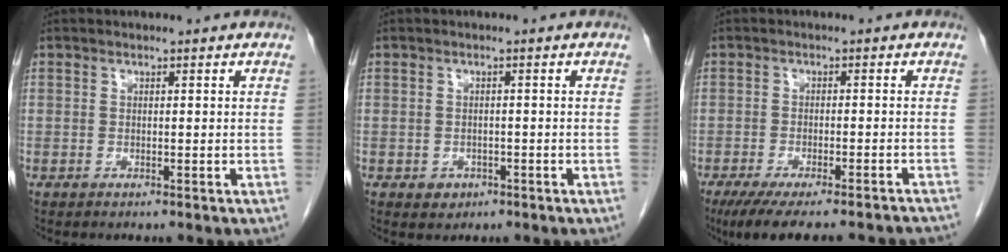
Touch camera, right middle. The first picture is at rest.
{"total": 1.9, "force": [-0.9, 1.6, 0.5], "torque": [-0.007, 0.005, -0.005]}
{"total": 17.6, "force": [-15.7, 2.4, 7.6], "torque": [-0.095, -0.023, -0.200]}